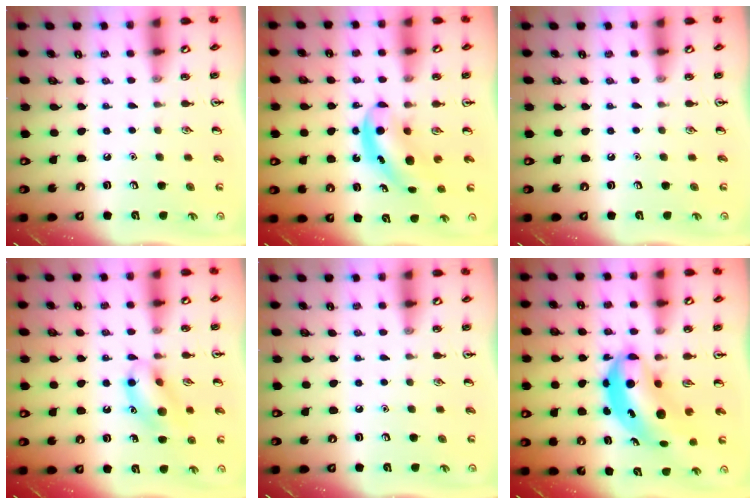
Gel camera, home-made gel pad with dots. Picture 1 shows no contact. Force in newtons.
{"total": 5.5, "press": 5.5, "slide": 0.7}
{"total": 0.0}
{"total": 12.5, "press": 12.4, "slide": 1.0}
{"total": 0.0}
{"total": 7.7, "press": 7.5, "slide": 1.9}